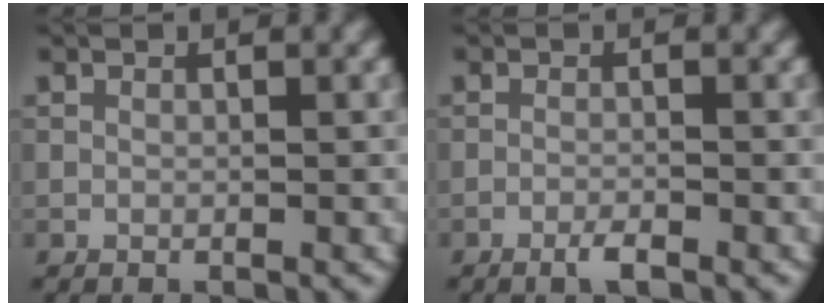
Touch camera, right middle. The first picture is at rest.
{"total": 1.6, "force": [-1.1, 0.3, 1.1], "torque": [-0.020, 0.000, -0.022]}